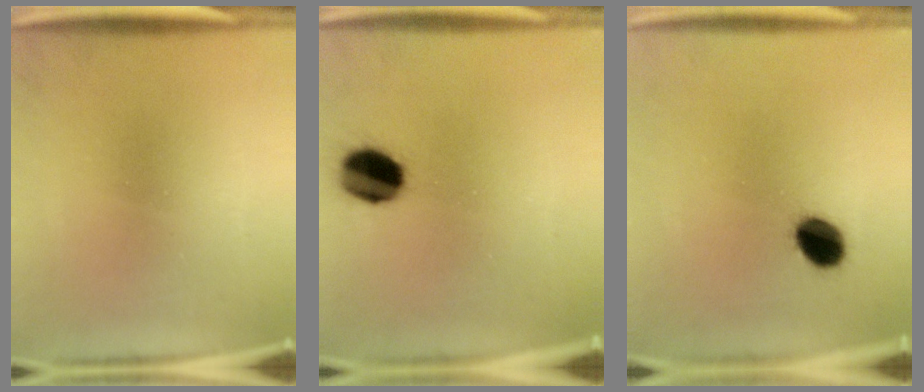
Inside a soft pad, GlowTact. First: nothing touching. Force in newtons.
{"total": 11.0}
{"total": 6.9}